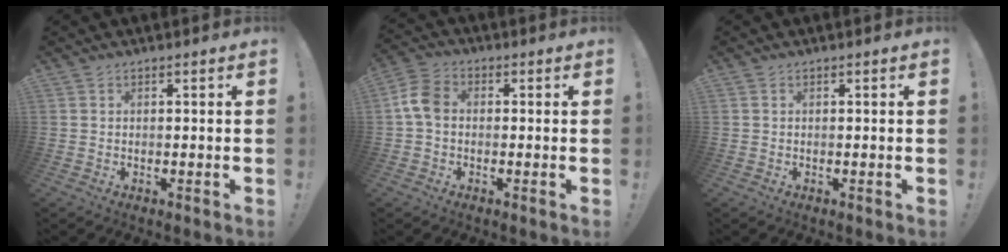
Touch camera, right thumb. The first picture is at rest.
{"total": 7.9, "force": [-0.1, 5.4, 5.7], "torque": [-0.123, 0.017, 0.006]}
{"total": 0.0}